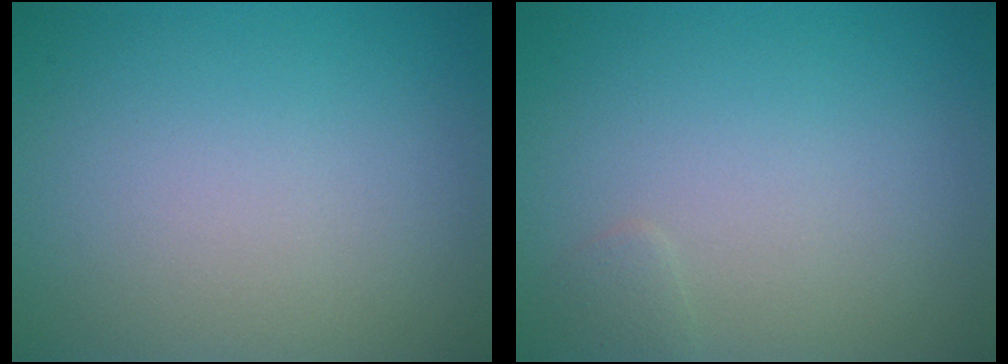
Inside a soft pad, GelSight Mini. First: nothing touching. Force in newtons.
{"total": 0.6, "press": 0.6, "slide": 0.1}